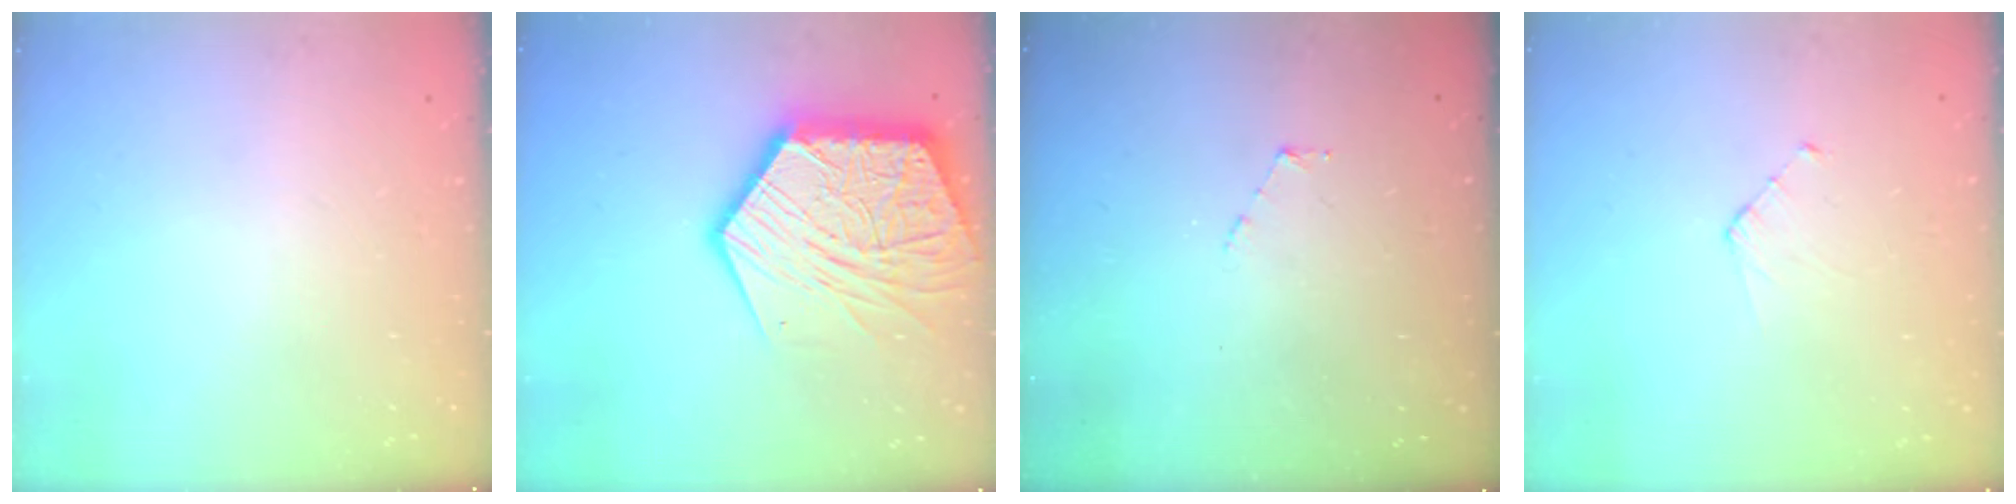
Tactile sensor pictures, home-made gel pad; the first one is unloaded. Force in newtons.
{"total": 23.6, "press": 23.5, "slide": 2.3}
{"total": 2.9, "press": 2.9, "slide": 0.3}
{"total": 3.6, "press": 3.6, "slide": 0.3}